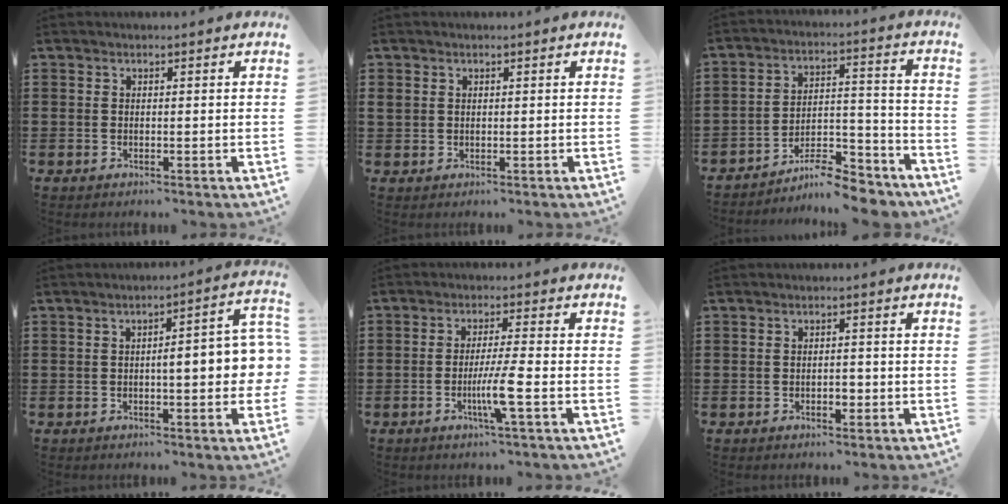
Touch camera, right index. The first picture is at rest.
{"total": 1.1, "force": [0.6, 0.8, 0.4], "torque": [-0.010, 0.005, 0.011]}
{"total": 9.4, "force": [-8.5, 1.7, 3.6], "torque": [-0.042, 0.035, -0.159]}
{"total": 7.2, "force": [-0.8, 1.6, 7.0], "torque": [-0.095, -0.007, -0.018]}
{"total": 5.8, "force": [-1.9, -0.4, 5.4], "torque": [-0.105, -0.019, -0.039]}
{"total": 1.9, "force": [-0.8, 0.8, 1.5], "torque": [-0.029, 0.001, -0.014]}